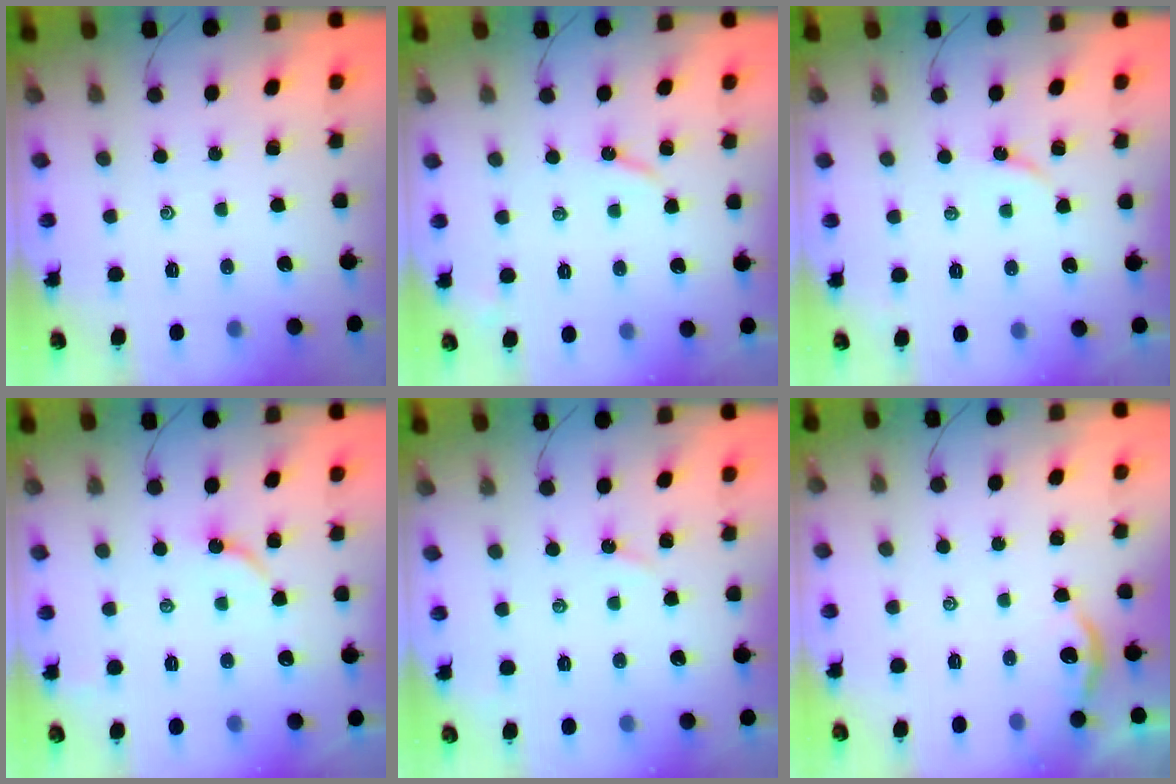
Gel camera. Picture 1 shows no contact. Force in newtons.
{"total": 3.6, "press": 3.5, "slide": 0.4}
{"total": 2.7, "press": 2.7, "slide": 0.3}
{"total": 4.7, "press": 4.6, "slide": 0.5}
{"total": 1.5, "press": 1.5, "slide": 0.3}
{"total": 4.6, "press": 4.6, "slide": 0.6}